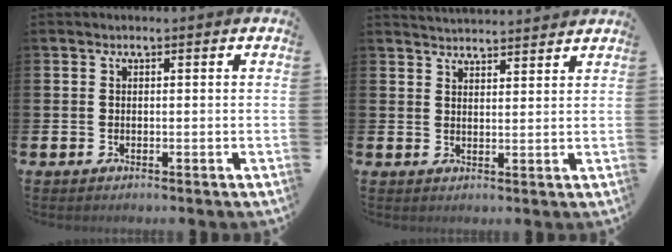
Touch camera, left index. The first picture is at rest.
{"total": 3.6, "force": [3.6, 0.1, -0.2], "torque": [-0.004, -0.018, 0.066]}